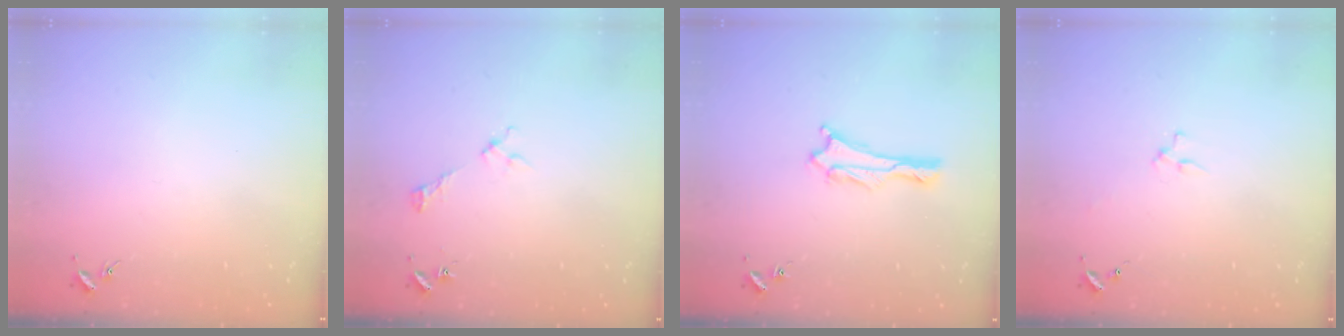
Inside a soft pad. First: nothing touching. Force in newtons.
{"total": 2.2, "press": 2.2, "slide": 0.3}
{"total": 1.9, "press": 1.9, "slide": 0.1}
{"total": 2.3, "press": 2.3, "slide": 0.3}